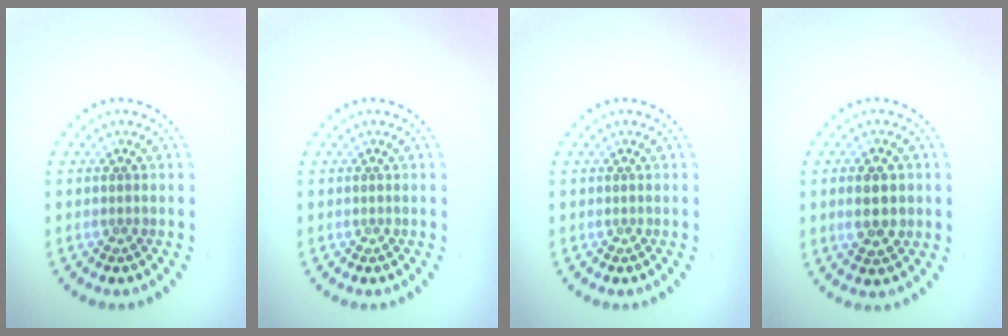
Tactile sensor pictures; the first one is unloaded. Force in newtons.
{"total": 0.0}
{"total": 0.0}
{"total": 4.1, "press": 4.1, "slide": 0.2}